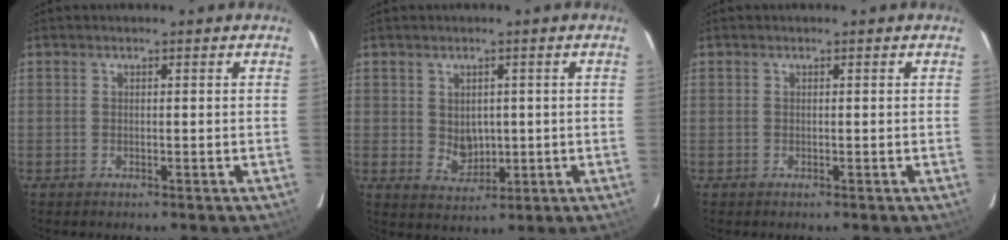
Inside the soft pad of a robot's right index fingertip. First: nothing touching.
{"total": 4.2, "force": [0.5, 3.6, 2.2], "torque": [-0.038, 0.001, 0.019]}
{"total": 0.0}